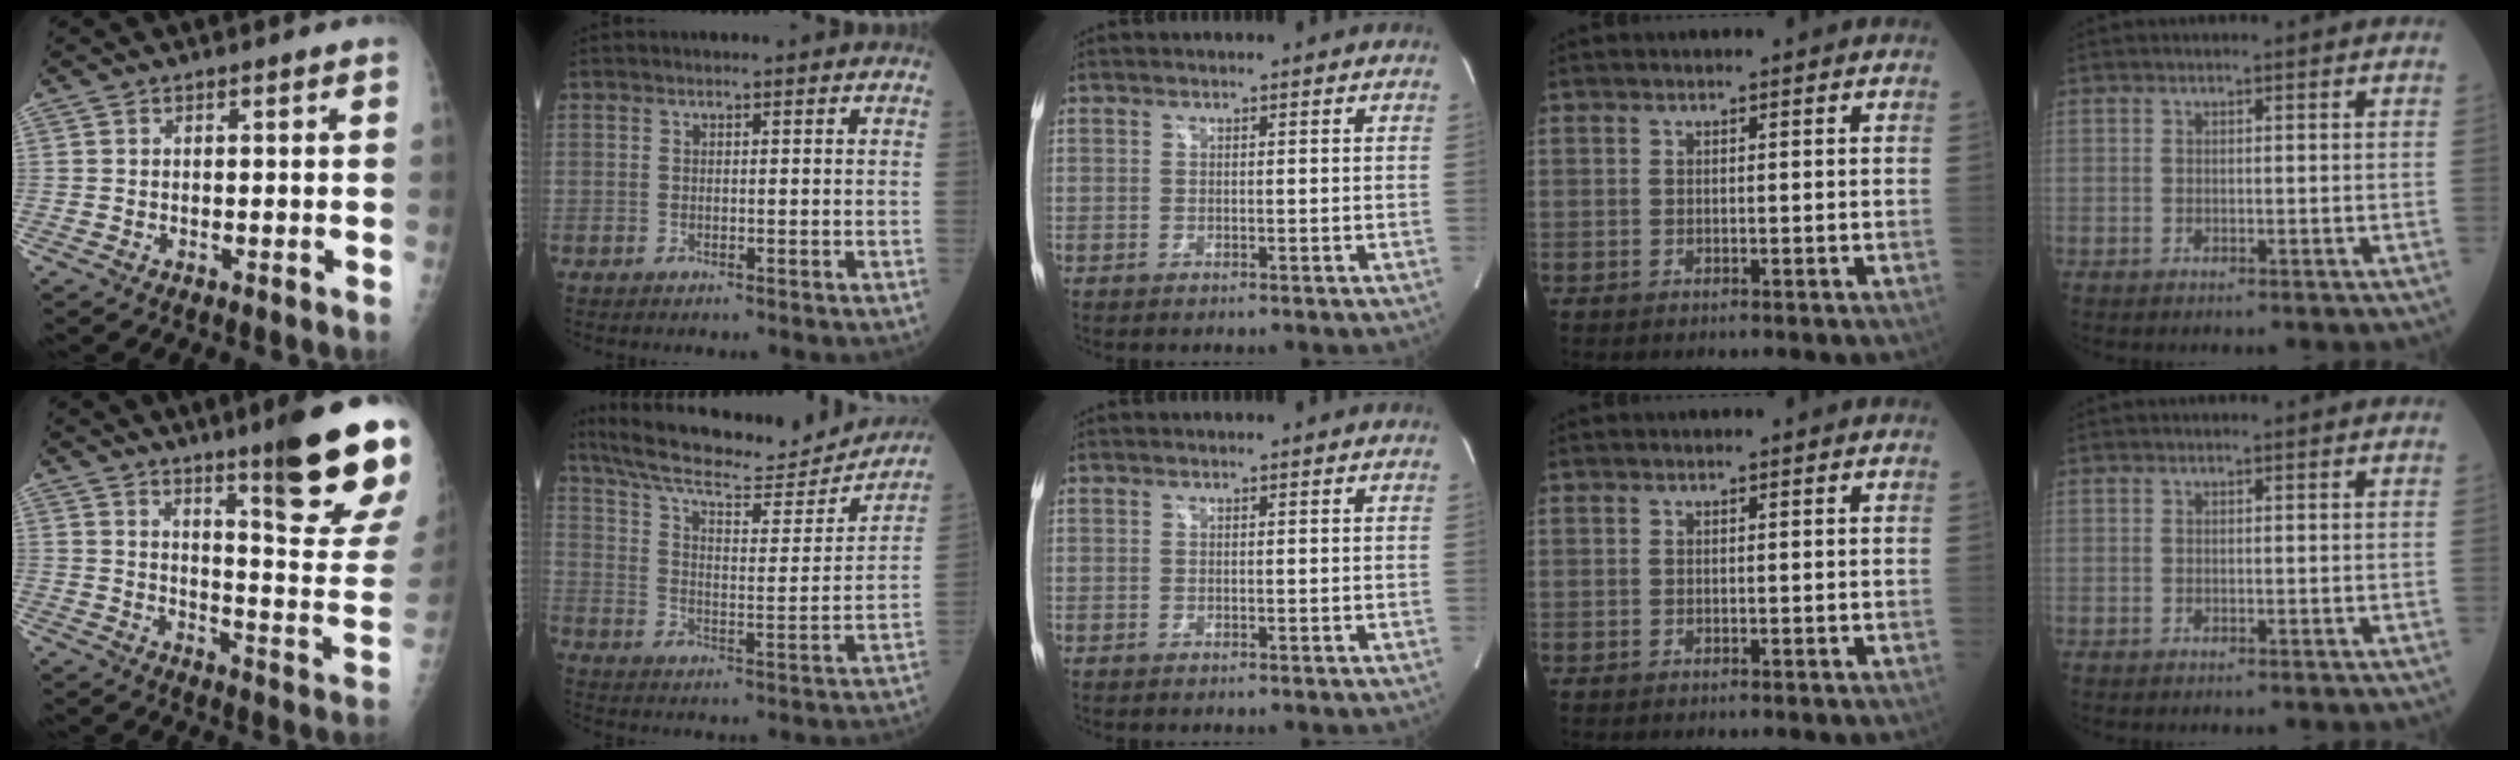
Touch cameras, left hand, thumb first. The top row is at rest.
{"thumb": {"total": 19.4, "force": [12.6, 1.5, 14.6], "torque": [-0.166, -0.089, 0.182]}, "index": {"total": 21.6, "force": [19.6, 4.0, 8.1], "torque": [-0.130, -0.012, 0.277]}}